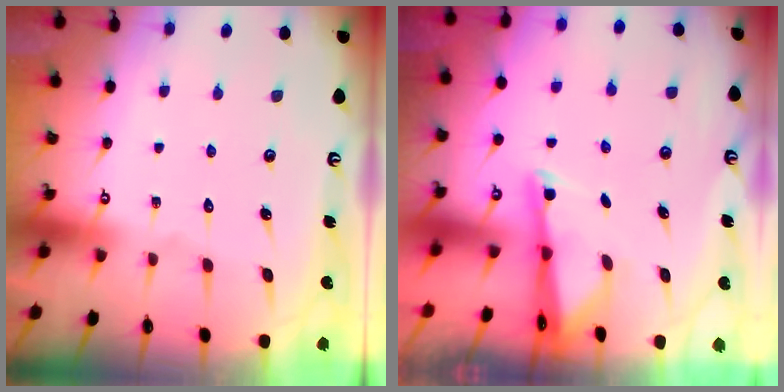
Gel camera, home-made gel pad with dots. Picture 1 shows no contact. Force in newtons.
{"total": 1.8, "press": 1.8, "slide": 0.4}